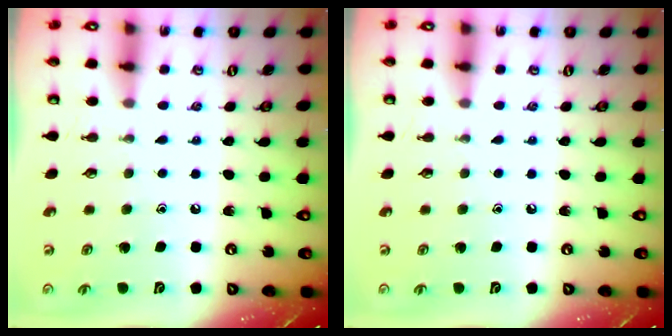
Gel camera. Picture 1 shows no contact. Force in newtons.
{"total": 0.0}